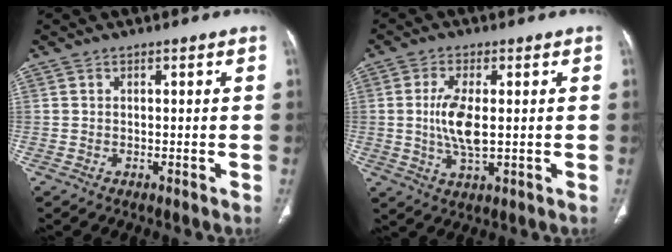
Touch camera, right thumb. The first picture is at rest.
{"total": 7.6, "force": [0.2, 3.0, 7.0], "torque": [-0.150, -0.010, 0.006]}